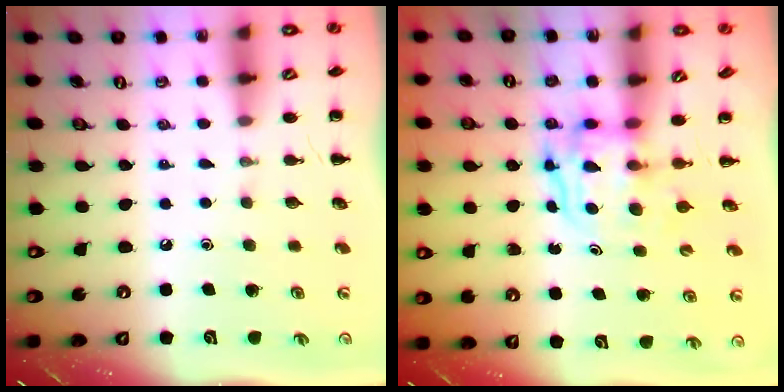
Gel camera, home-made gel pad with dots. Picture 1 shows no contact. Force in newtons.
{"total": 3.8, "press": 3.8, "slide": 0.4}